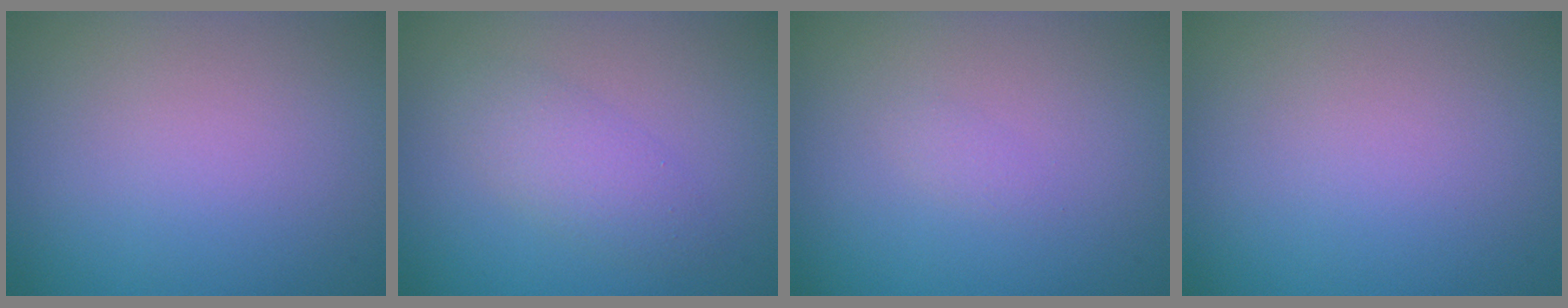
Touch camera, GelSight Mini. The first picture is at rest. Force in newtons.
{"total": 2.7, "press": 2.7, "slide": 0.0}
{"total": 0.7, "press": 0.7, "slide": 0.1}
{"total": 0.0}